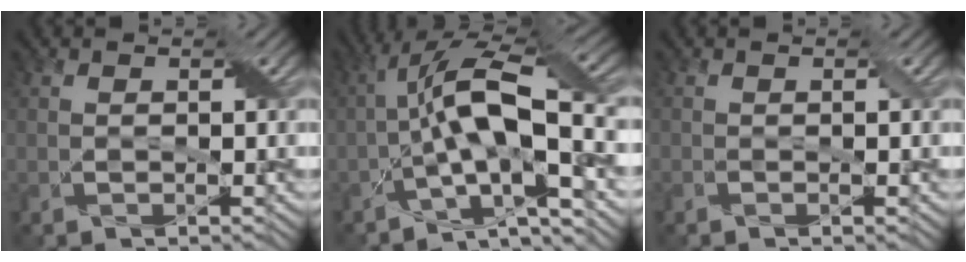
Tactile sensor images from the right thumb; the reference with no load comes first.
{"total": 13.8, "force": [-2.1, 4.7, 12.8], "torque": [-0.215, 0.016, -0.050]}
{"total": 0.0}